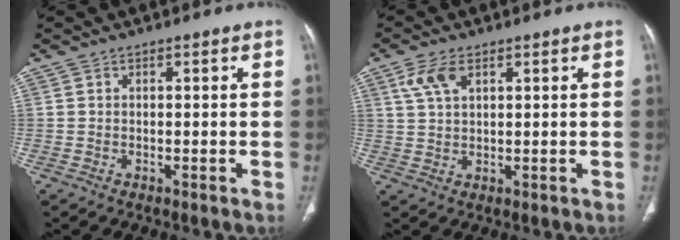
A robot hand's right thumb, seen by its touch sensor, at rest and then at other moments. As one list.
[{"total": 5.1, "force": [2.4, 2.6, 3.6], "torque": [-0.077, 0.001, 0.053]}]